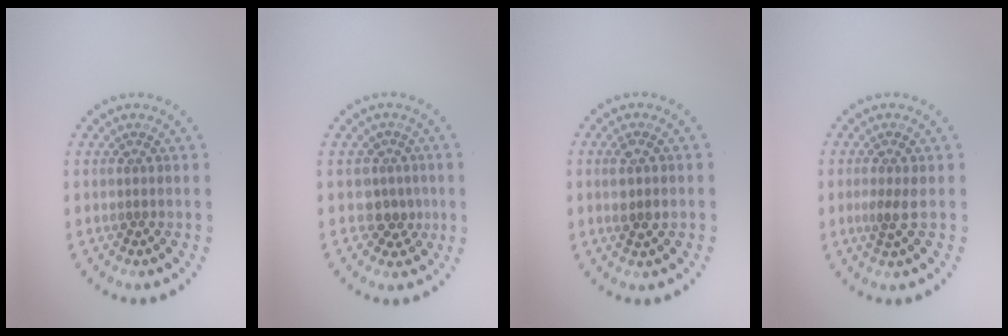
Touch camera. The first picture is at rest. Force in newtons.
{"total": 2.4, "press": 1.9, "slide": 1.5}
{"total": 1.9, "press": 1.8, "slide": 0.6}
{"total": 1.4, "press": 1.2, "slide": 0.6}